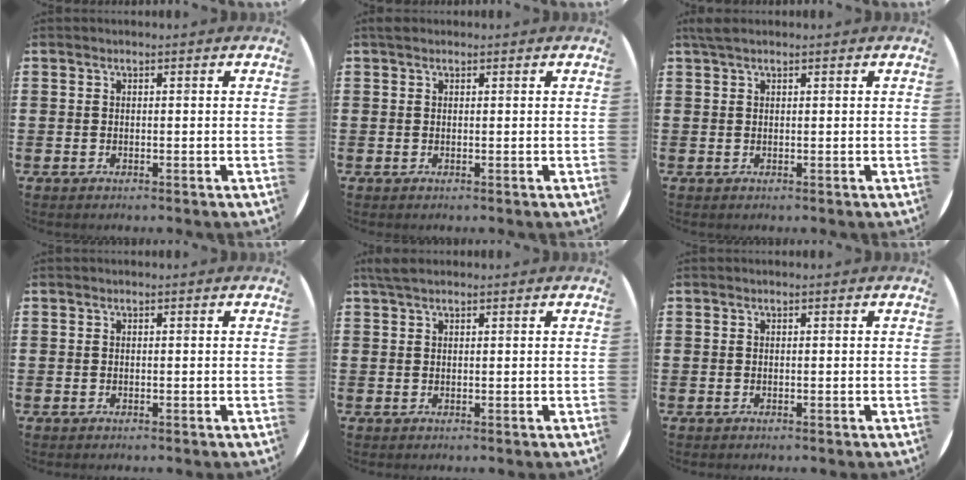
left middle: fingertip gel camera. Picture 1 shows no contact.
{"total": 0.6, "force": [0.4, 0.3, 0.2], "torque": [-0.003, 0.004, 0.008]}
{"total": 1.2, "force": [1.0, 0.3, 0.7], "torque": [-0.015, 0.005, 0.017]}
{"total": 0.0}
{"total": 1.6, "force": [1.3, 0.4, 0.9], "torque": [-0.019, 0.005, 0.024]}
{"total": 0.0}